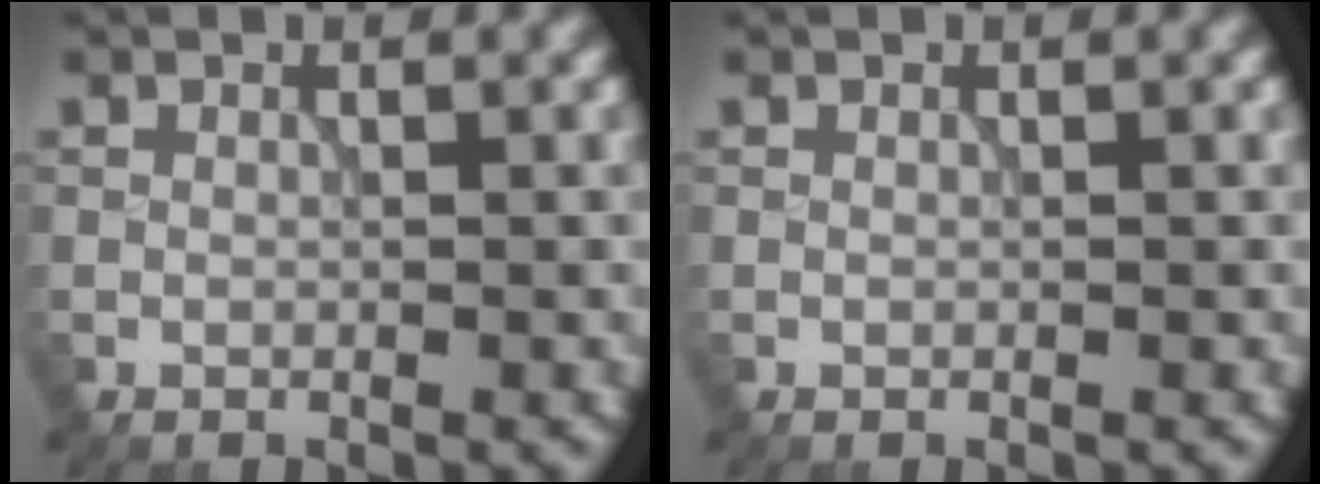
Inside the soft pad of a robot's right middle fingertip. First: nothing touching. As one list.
[{"total": 0.0}]